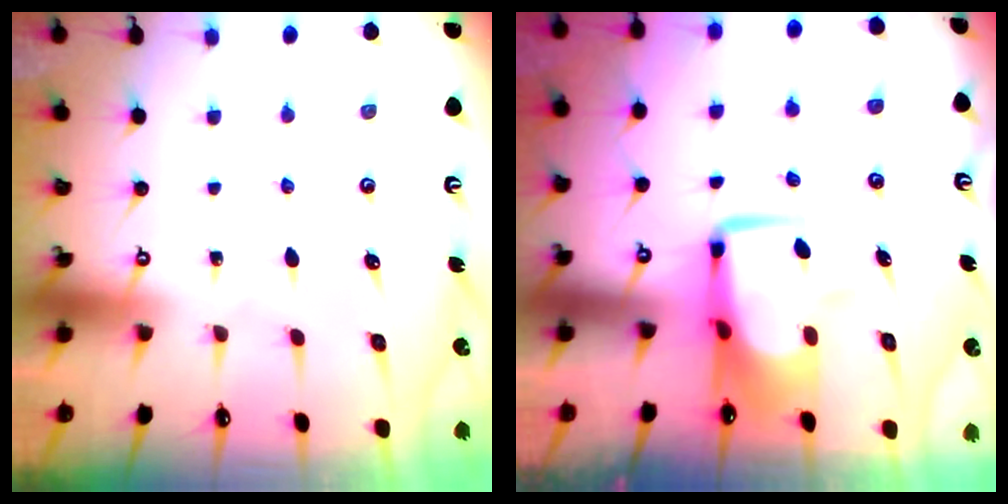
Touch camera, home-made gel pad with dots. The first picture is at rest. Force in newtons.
{"total": 8.4, "press": 8.3, "slide": 1.2}